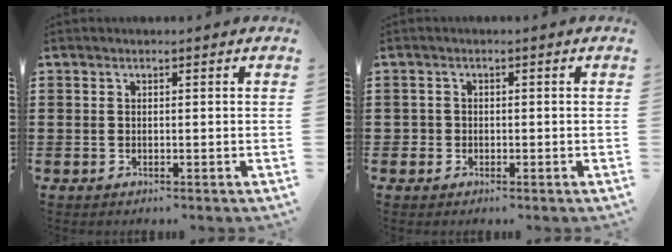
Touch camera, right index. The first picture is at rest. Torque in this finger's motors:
{"motor_torque": [1.16, 0.98, 0.10, -0.01]}